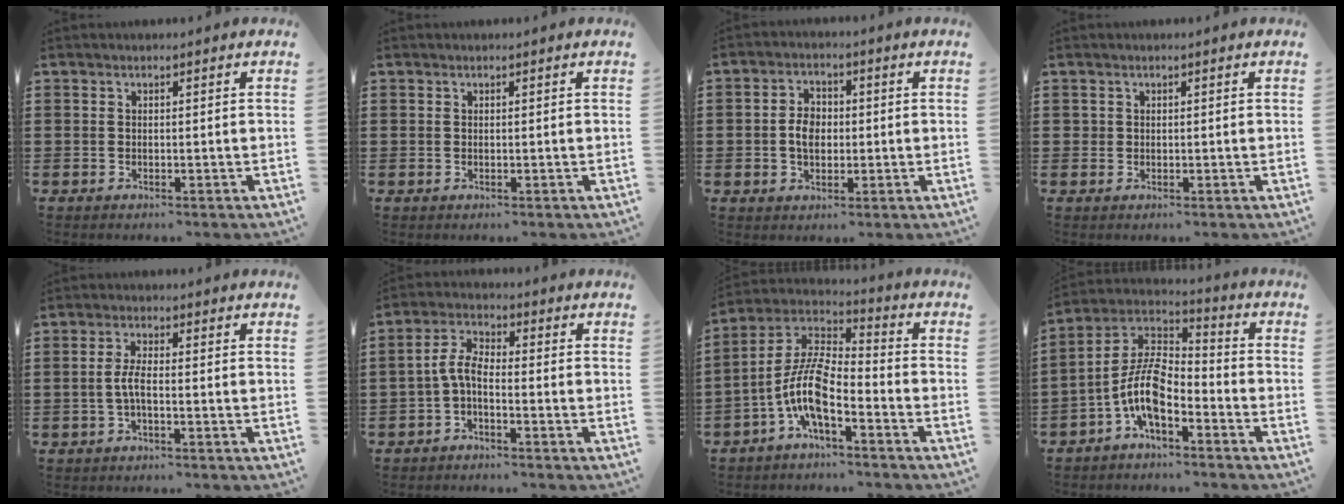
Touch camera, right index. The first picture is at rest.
{"total": 0.0}
{"total": 4.2, "force": [-0.4, 2.9, 3.0], "torque": [-0.068, 0.006, -0.012]}
{"total": 0.6, "force": [0.2, 0.6, 0.1], "torque": [-0.002, 0.005, 0.004]}
{"total": 3.2, "force": [-0.9, 0.6, 3.0], "torque": [-0.078, -0.006, -0.025]}
{"total": 4.1, "force": [-1.6, 1.7, 3.4], "torque": [-0.087, 0.004, -0.039]}
{"total": 9.3, "force": [-4.6, 2.7, 7.6], "torque": [-0.198, -0.032, -0.102]}
{"total": 9.2, "force": [-4.2, 3.6, 7.3], "torque": [-0.186, -0.021, -0.092]}